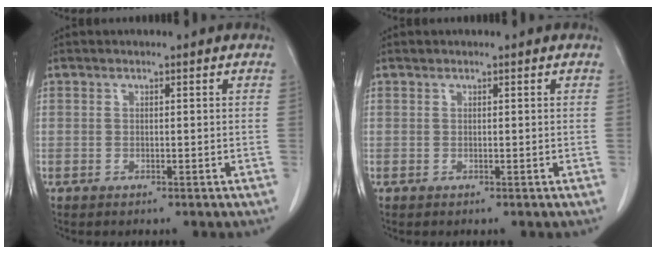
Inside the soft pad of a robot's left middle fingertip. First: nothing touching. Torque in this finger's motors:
{"motor_torque": [0.12, -0.05, -0.07, 0.00]}